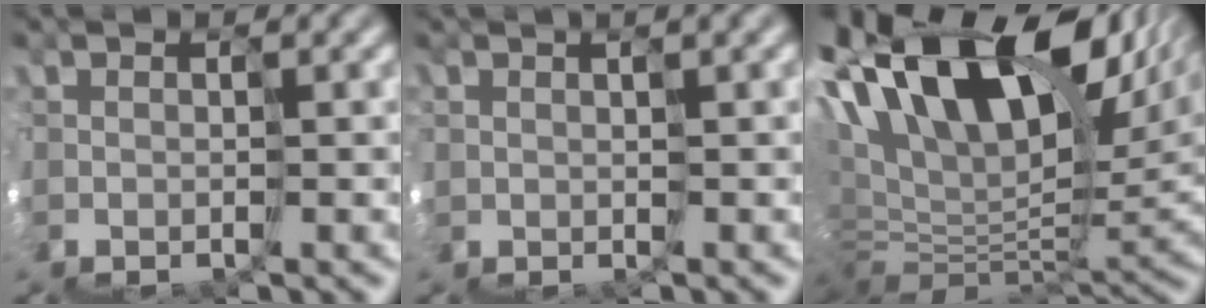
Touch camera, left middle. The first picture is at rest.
{"total": 1.6, "force": [1.4, -0.5, -0.7], "torque": [0.019, 0.018, 0.025]}
{"total": 13.6, "force": [9.1, 5.8, 8.2], "torque": [-0.158, 0.051, 0.153]}